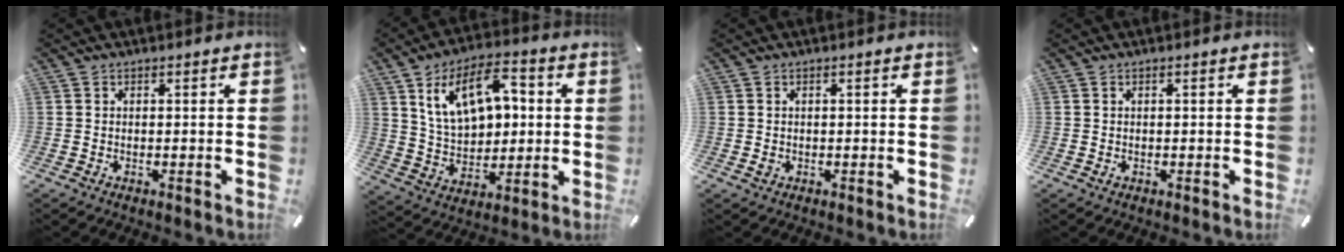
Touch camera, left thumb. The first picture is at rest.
{"total": 15.4, "force": [5.7, 10.2, 10.0], "torque": [-0.174, -0.003, 0.105]}
{"total": 0.9, "force": [-0.1, 0.6, 0.7], "torque": [-0.013, 0.002, -0.003]}
{"total": 0.7, "force": [-0.1, 0.3, 0.6], "torque": [-0.010, 0.001, -0.002]}